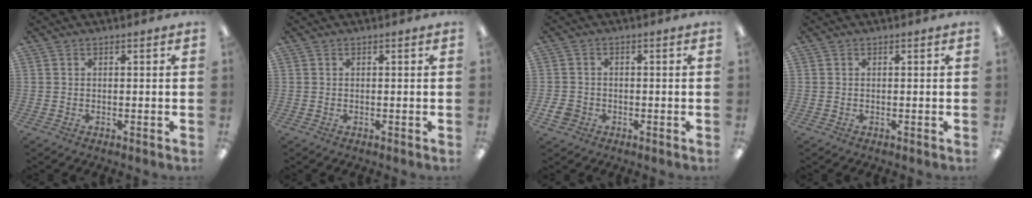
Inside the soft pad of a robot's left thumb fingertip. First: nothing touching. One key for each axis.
{"total": 0.0}
{"total": 3.2, "fx": -1.3, "fy": 2.7, "fz": 1.2, "tx": -0.024, "ty": 0.004, "tz": -0.025}
{"total": 0.0}